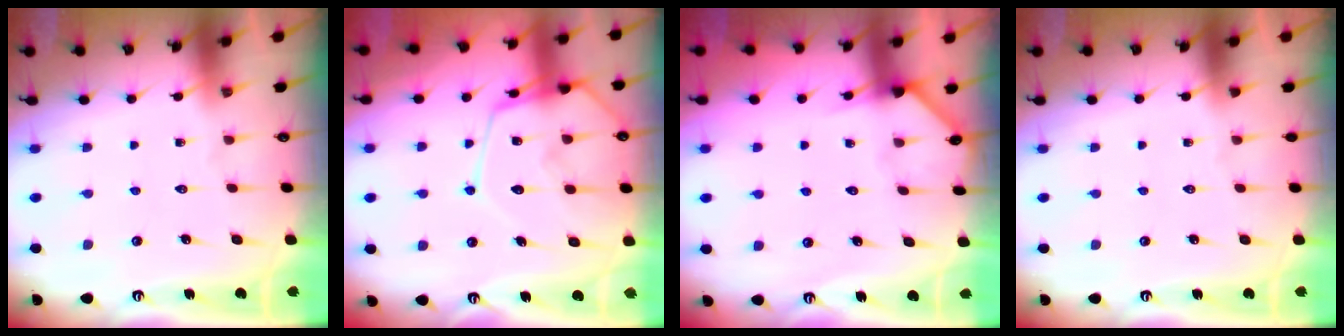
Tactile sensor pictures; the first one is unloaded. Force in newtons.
{"total": 14.2, "press": 14.2, "slide": 1.2}
{"total": 4.3, "press": 4.3, "slide": 0.2}
{"total": 0.0}